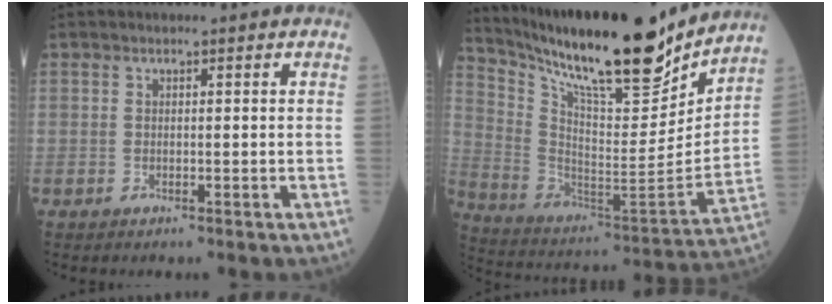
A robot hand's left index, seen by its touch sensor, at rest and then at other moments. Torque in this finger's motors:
{"motor_torque": [0.45, -0.55, 1.02, 0.21]}